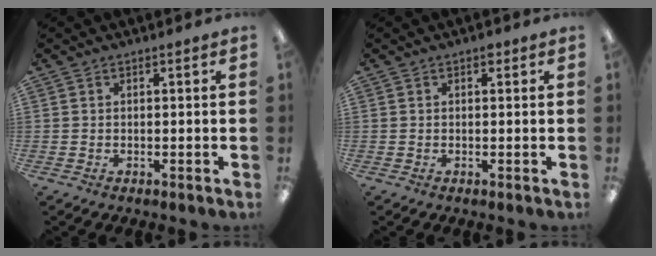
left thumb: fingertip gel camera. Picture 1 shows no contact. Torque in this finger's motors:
{"motor_torque": [0.50, -0.10, 0.51, -0.33, 0.00]}